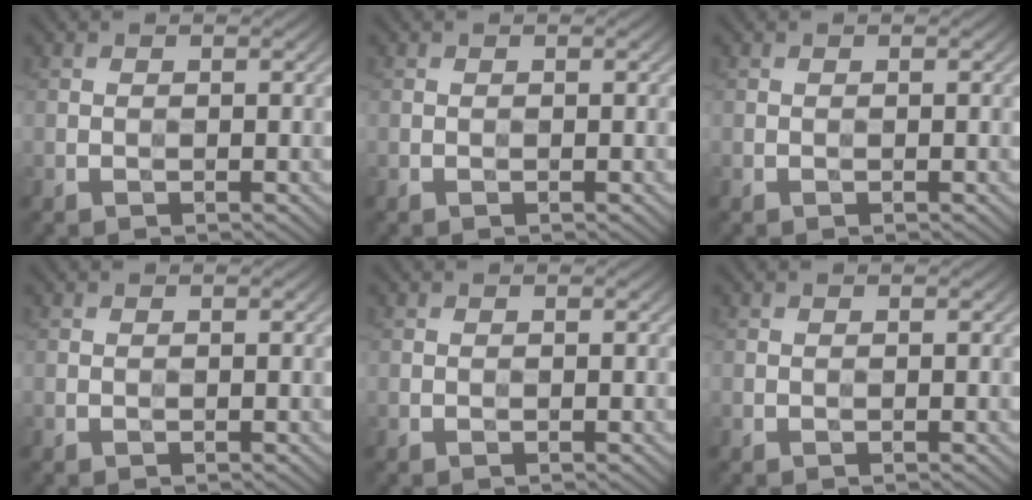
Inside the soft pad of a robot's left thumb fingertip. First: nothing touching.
{"total": 0.0}
{"total": 0.0}
{"total": 0.0}
{"total": 0.0}
{"total": 0.0}